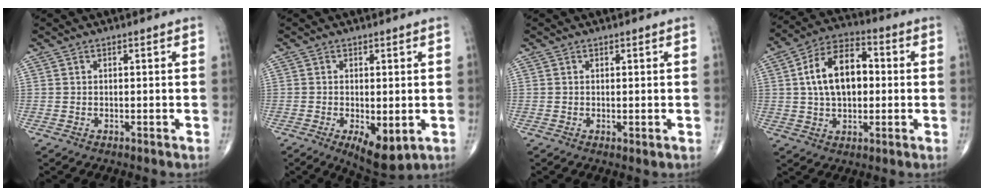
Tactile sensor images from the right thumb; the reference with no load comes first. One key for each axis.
{"total": 8.1, "fx": -2.1, "fy": 3.7, "fz": 6.9, "tx": -0.098, "ty": -0.018, "tz": -0.021}
{"total": 0.7, "fx": 0.0, "fy": 0.3, "fz": 0.7, "tx": -0.014, "ty": -0.005, "tz": 0.001}
{"total": 14.1, "fx": 1.3, "fy": 8.5, "fz": 11.1, "tx": -0.177, "ty": 0.022, "tz": 0.015}